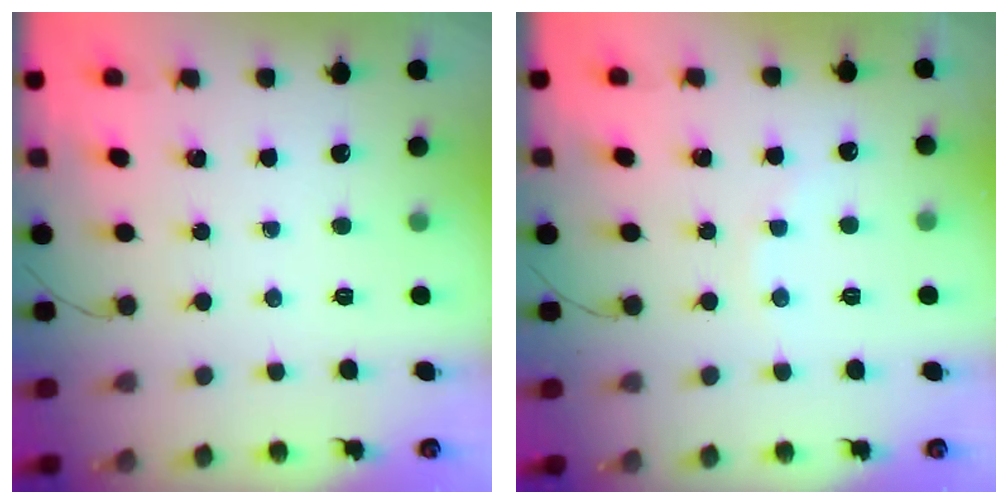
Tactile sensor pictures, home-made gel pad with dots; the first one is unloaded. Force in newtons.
{"total": 5.0, "press": 5.0, "slide": 0.9}